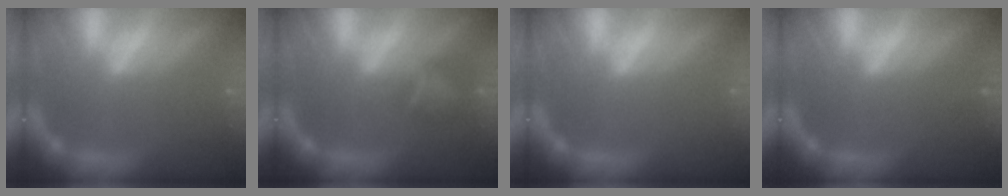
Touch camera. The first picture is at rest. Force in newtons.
{"total": 2.9}
{"total": 0.0}
{"total": 0.9}